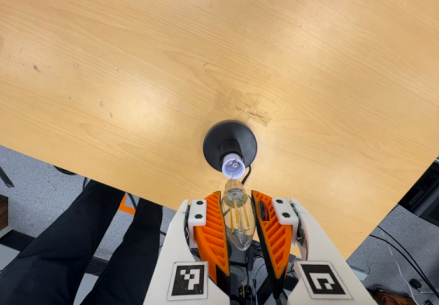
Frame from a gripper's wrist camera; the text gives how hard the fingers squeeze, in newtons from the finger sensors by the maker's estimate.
{"total": 13.3, "left": 13.7, "right": 12.9}